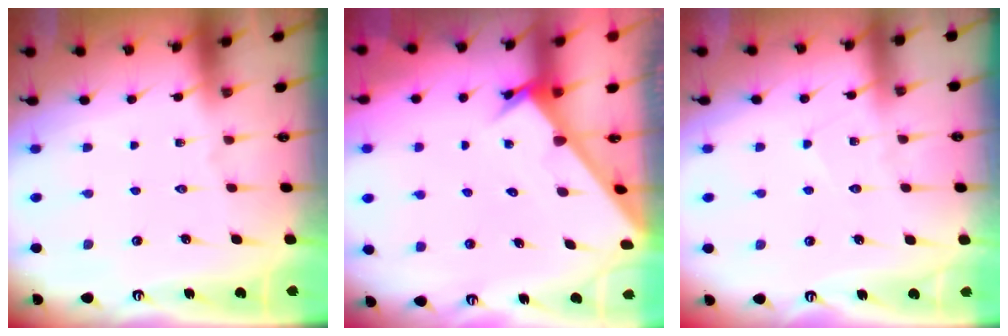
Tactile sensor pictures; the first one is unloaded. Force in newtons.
{"total": 2.9, "press": 2.9, "slide": 0.1}
{"total": 5.1, "press": 5.1, "slide": 0.5}